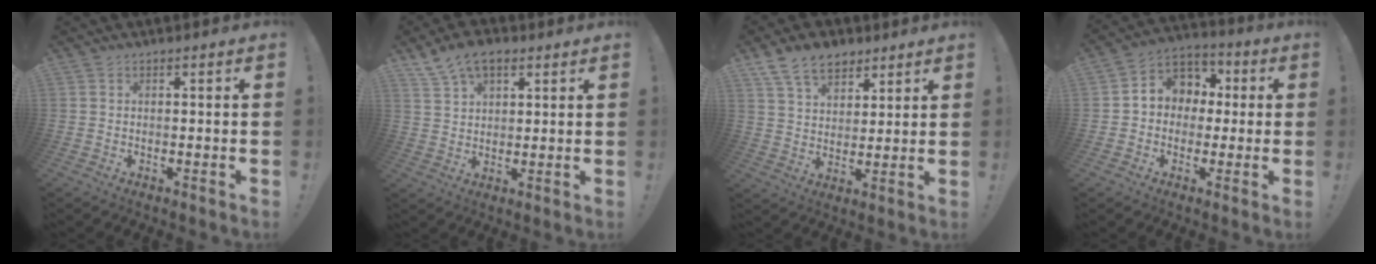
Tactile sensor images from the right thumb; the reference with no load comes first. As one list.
[{"total": 8.4, "force": [5.3, 4.6, 4.6], "torque": [-0.082, -0.015, 0.102]}, {"total": 11.1, "force": [7.3, 6.8, 4.9], "torque": [-0.086, -0.033, 0.141]}, {"total": 8.4, "force": [0.3, 7.7, 3.2], "torque": [-0.039, 0.004, 0.014]}]